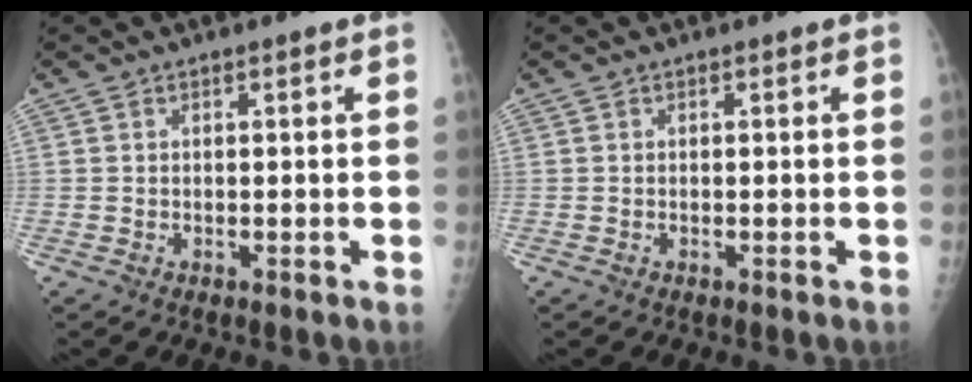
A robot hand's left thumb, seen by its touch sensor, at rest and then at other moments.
{"total": 0.0}